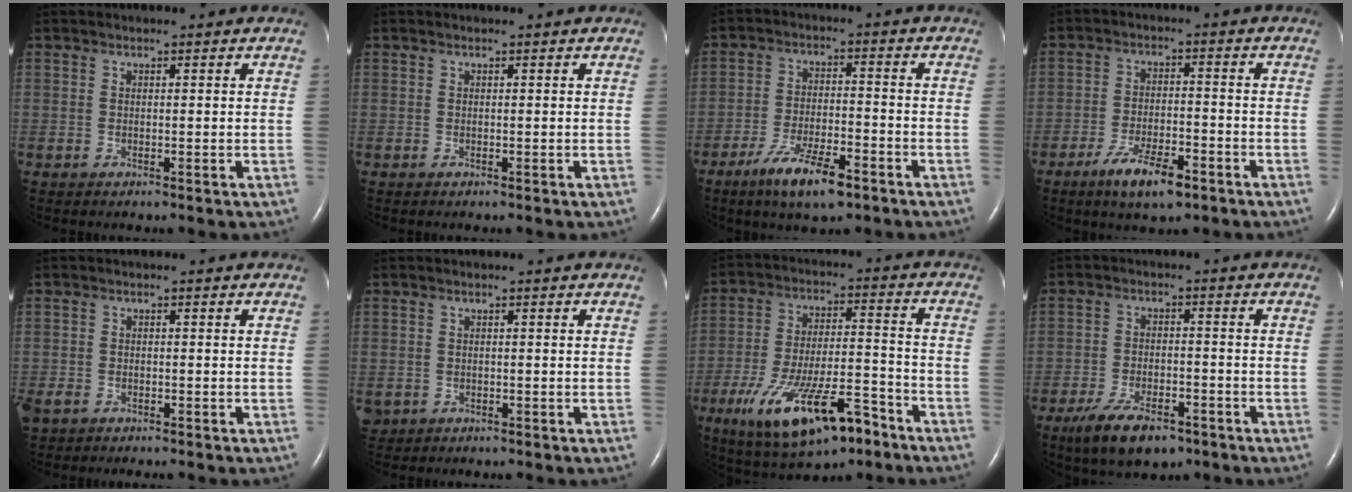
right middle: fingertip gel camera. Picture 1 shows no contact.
{"total": 0.0}
{"total": 8.8, "force": [-5.7, 2.0, 6.4], "torque": [-0.125, -0.012, -0.098]}
{"total": 7.4, "force": [-4.7, 2.0, 5.3], "torque": [-0.104, -0.007, -0.079]}
{"total": 4.2, "force": [-3.1, 2.3, 1.7], "torque": [-0.038, -0.005, -0.050]}
{"total": 2.3, "force": [-1.2, 1.9, 0.4], "torque": [-0.011, 0.001, -0.017]}
{"total": 16.8, "force": [-9.8, 4.9, 12.8], "torque": [-0.227, -0.007, -0.157]}
{"total": 8.7, "force": [-5.9, 3.4, 5.4], "torque": [-0.104, -0.009, -0.099]}